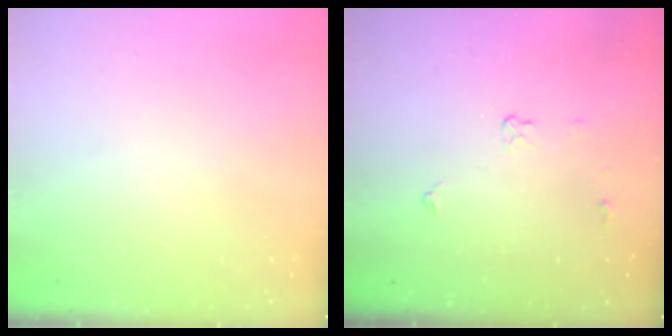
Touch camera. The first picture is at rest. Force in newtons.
{"total": 3.9, "press": 3.8, "slide": 0.6}